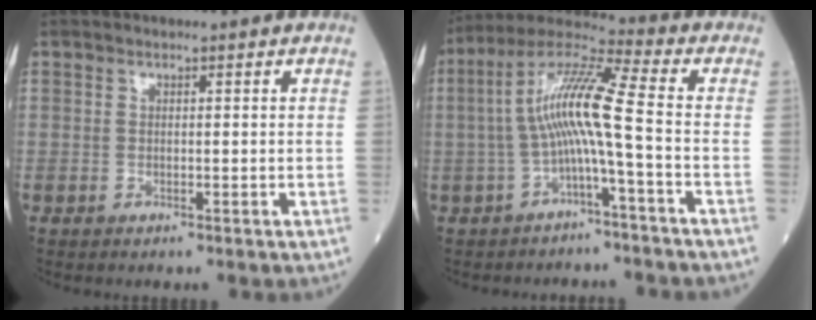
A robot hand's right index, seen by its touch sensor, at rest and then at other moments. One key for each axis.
{"total": 9.8, "fx": -1.6, "fy": -0.5, "fz": 9.7, "tx": -0.187, "ty": 0.032, "tz": -0.036}